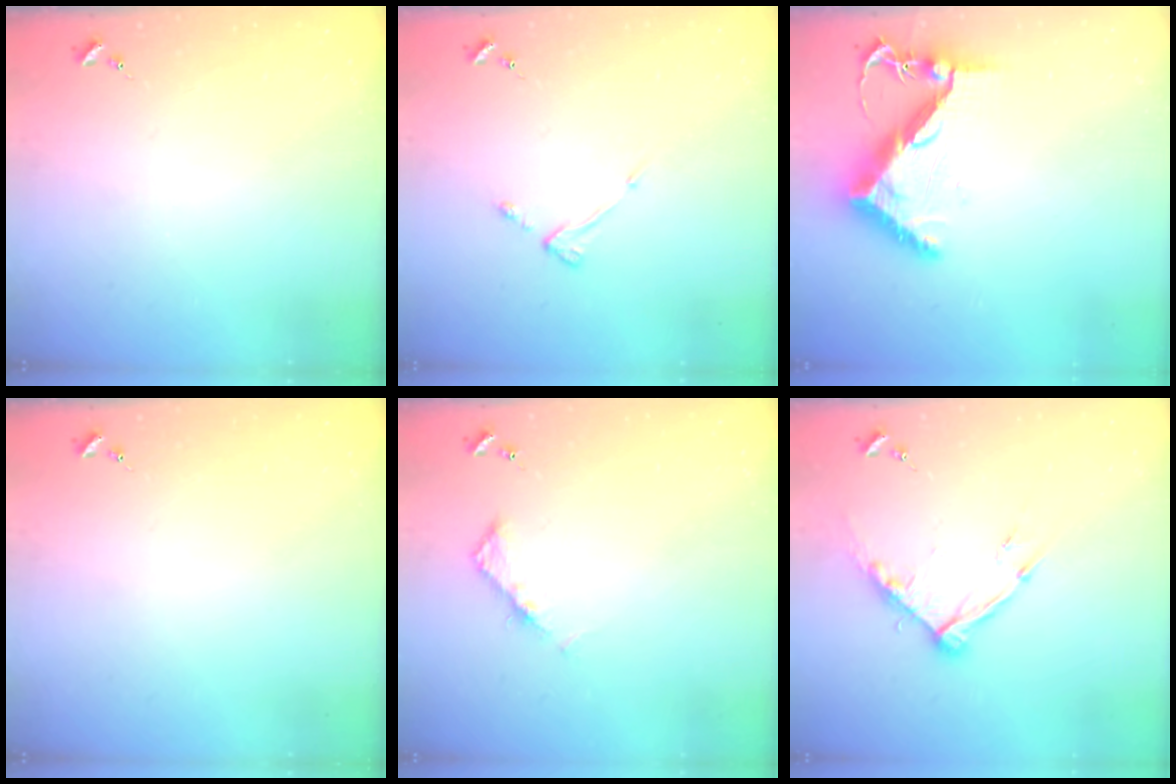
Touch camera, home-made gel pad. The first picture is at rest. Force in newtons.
{"total": 4.2, "press": 4.1, "slide": 0.7}
{"total": 11.4, "press": 11.3, "slide": 1.2}
{"total": 0.0}
{"total": 4.2, "press": 4.2, "slide": 0.5}
{"total": 10.7, "press": 10.6, "slide": 1.3}